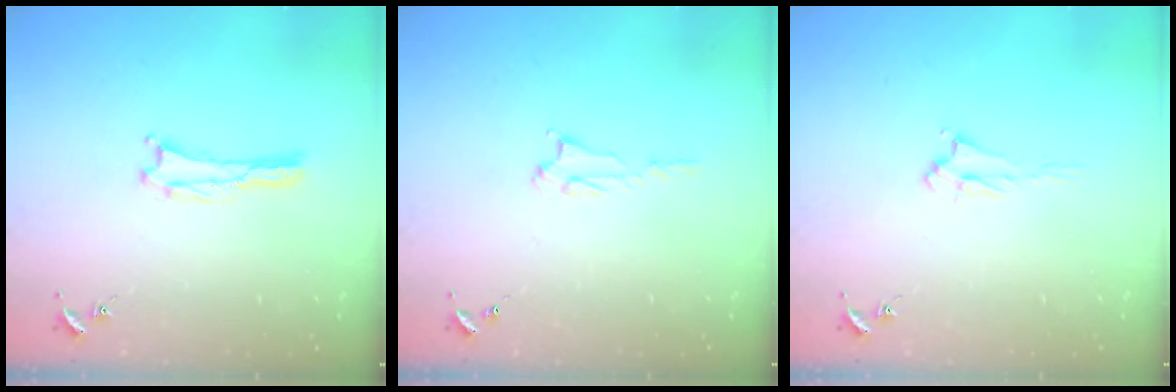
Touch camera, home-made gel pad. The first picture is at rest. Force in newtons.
{"total": 2.2, "press": 2.2, "slide": 0.4}
{"total": 2.2, "press": 2.2, "slide": 0.4}